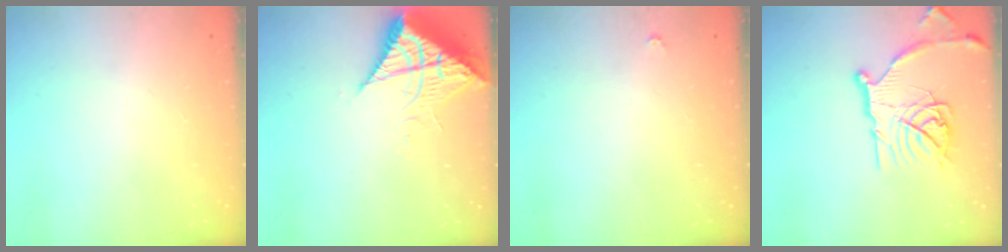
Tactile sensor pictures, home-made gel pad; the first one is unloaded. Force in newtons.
{"total": 9.4, "press": 9.4, "slide": 1.0}
{"total": 2.8, "press": 2.8, "slide": 0.4}
{"total": 19.1, "press": 19.0, "slide": 1.7}